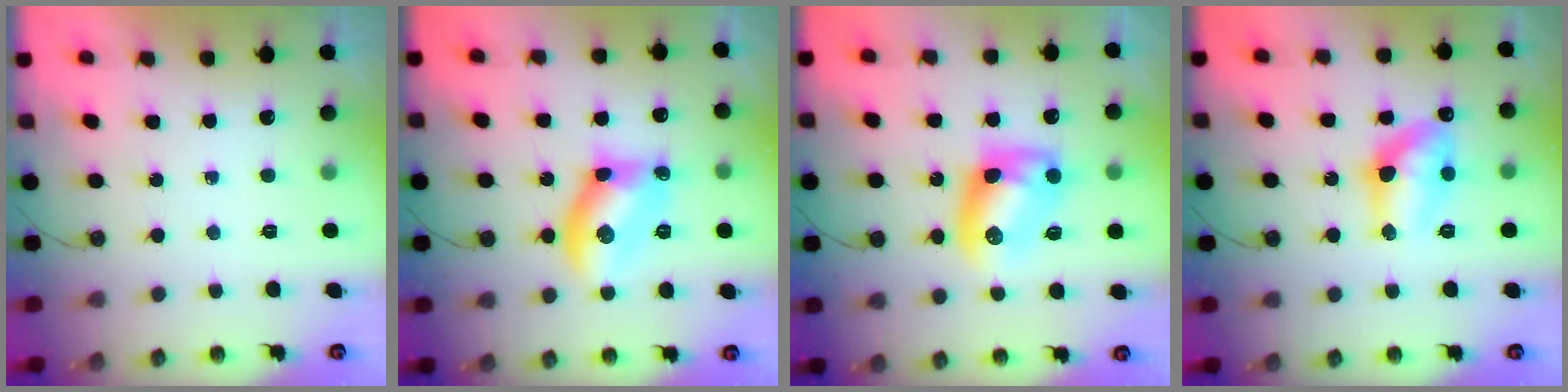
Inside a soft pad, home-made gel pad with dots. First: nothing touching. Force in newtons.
{"total": 12.0, "press": 12.0, "slide": 0.5}
{"total": 10.7, "press": 10.7, "slide": 0.4}
{"total": 11.6, "press": 11.6, "slide": 0.8}